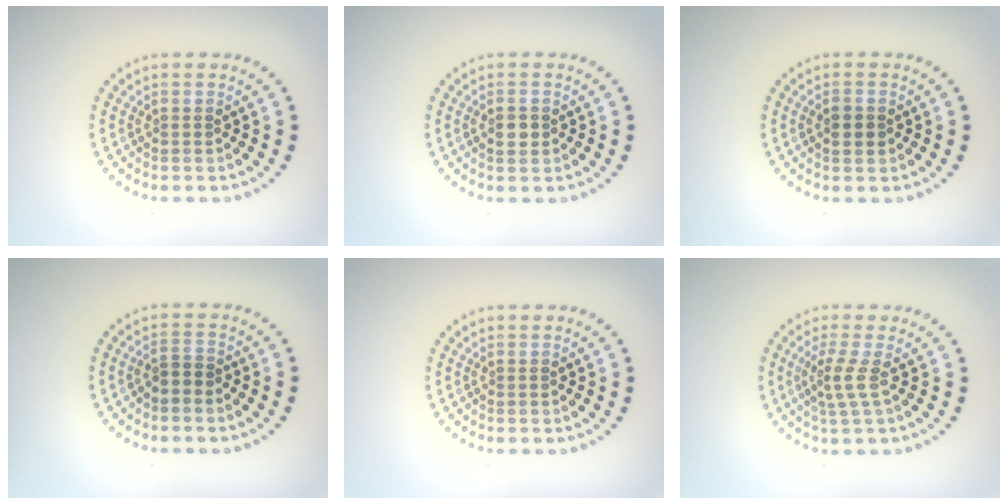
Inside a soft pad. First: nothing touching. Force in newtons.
{"total": 1.5, "press": 1.4, "slide": 0.2}
{"total": 1.6, "press": 1.6, "slide": 0.2}
{"total": 1.3, "press": 1.0, "slide": 0.8}
{"total": 0.0}
{"total": 2.1, "press": 1.5, "slide": 1.5}